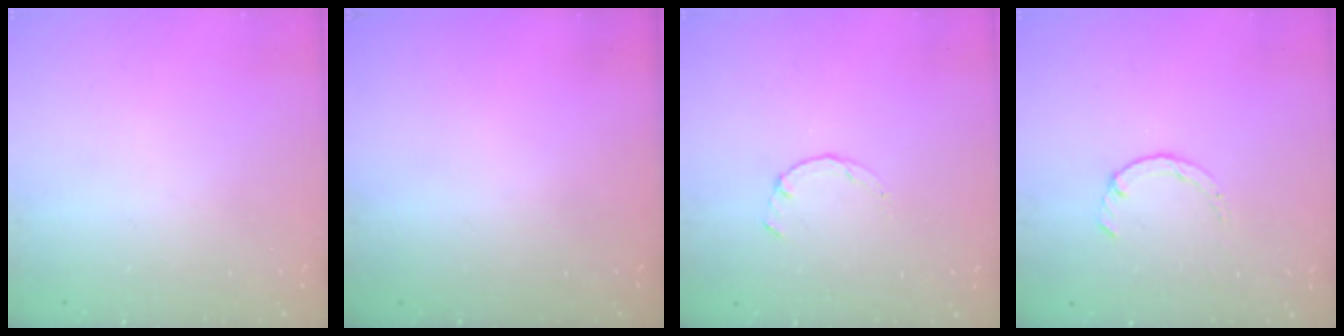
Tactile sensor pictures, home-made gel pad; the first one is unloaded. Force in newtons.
{"total": 0.0}
{"total": 0.9, "press": 0.9, "slide": 0.3}
{"total": 2.2, "press": 2.1, "slide": 0.4}